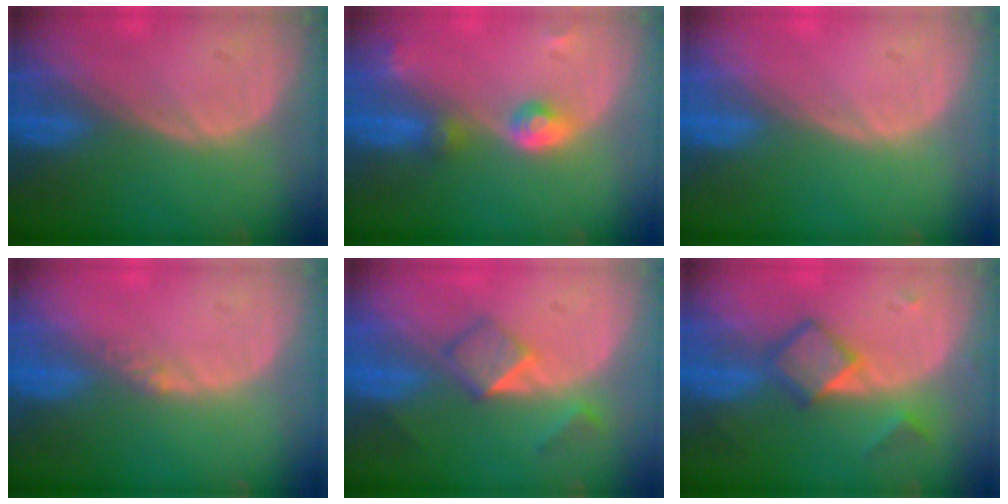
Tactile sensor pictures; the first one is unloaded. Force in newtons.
{"total": 4.4, "press": 4.1, "slide": 1.8}
{"total": 0.0}
{"total": 1.4, "press": 1.1, "slide": 0.8}
{"total": 5.2, "press": 4.4, "slide": 2.7}
{"total": 5.4, "press": 5.4, "slide": 0.1}